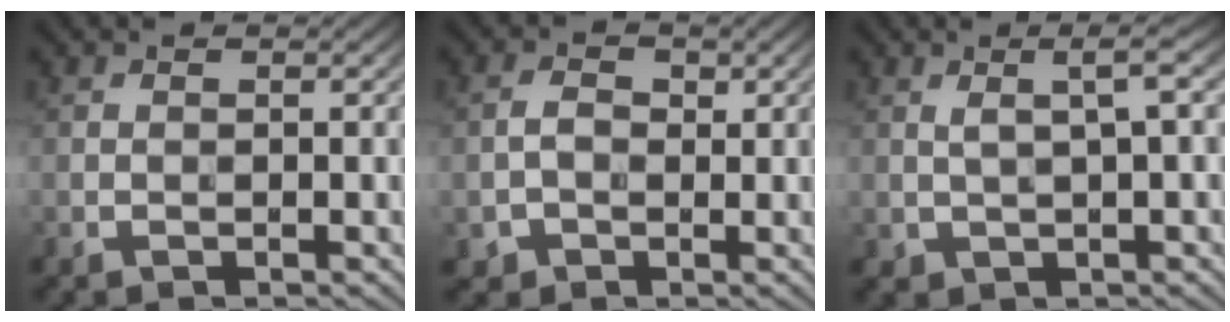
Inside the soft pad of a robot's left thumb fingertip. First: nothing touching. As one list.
[{"total": 2.5, "force": [-0.3, 2.1, 1.3], "torque": [-0.030, -0.002, -0.009]}, {"total": 3.3, "force": [0.9, 0.8, 3.0], "torque": [-0.060, 0.007, 0.020]}]